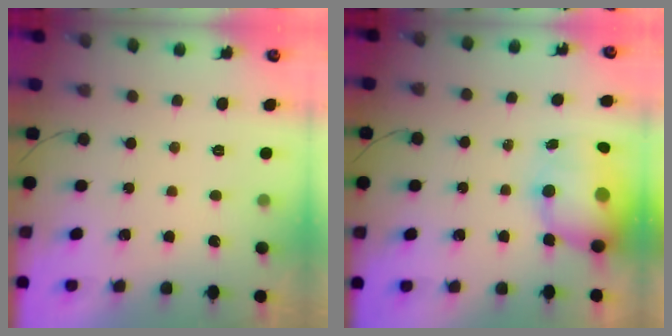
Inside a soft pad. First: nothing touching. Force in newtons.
{"total": 14.5, "press": 14.1, "slide": 3.4}